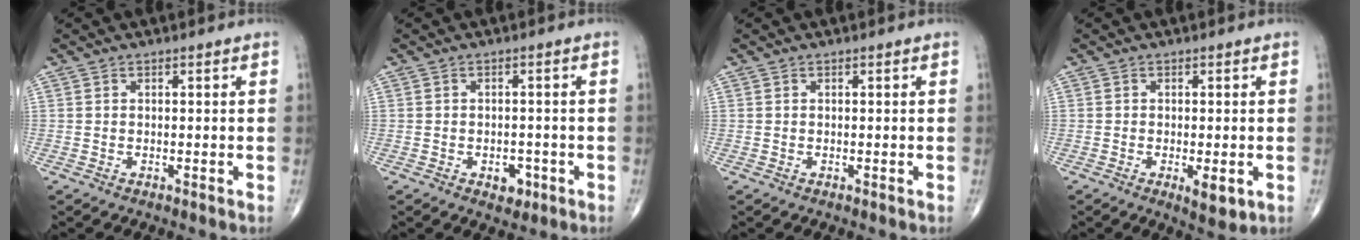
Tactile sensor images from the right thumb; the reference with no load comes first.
{"total": 3.2, "force": [-1.5, 2.1, 1.8], "torque": [-0.007, 0.009, -0.017]}
{"total": 0.0}
{"total": 4.3, "force": [-1.3, 1.6, 3.8], "torque": [-0.056, -0.011, -0.017]}